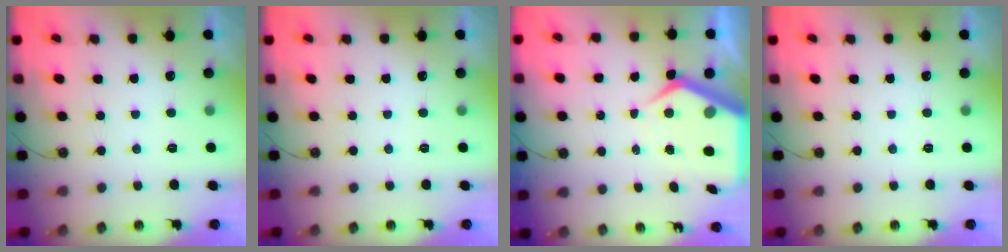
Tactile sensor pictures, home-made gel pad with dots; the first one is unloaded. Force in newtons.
{"total": 0.0}
{"total": 8.2, "press": 8.2, "slide": 0.6}
{"total": 0.0}